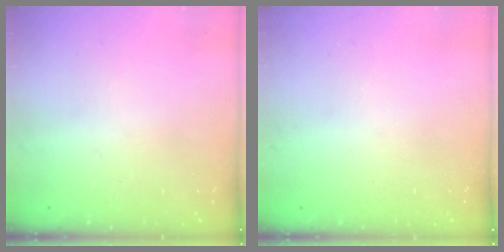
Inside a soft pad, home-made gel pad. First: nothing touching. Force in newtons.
{"total": 0.0}